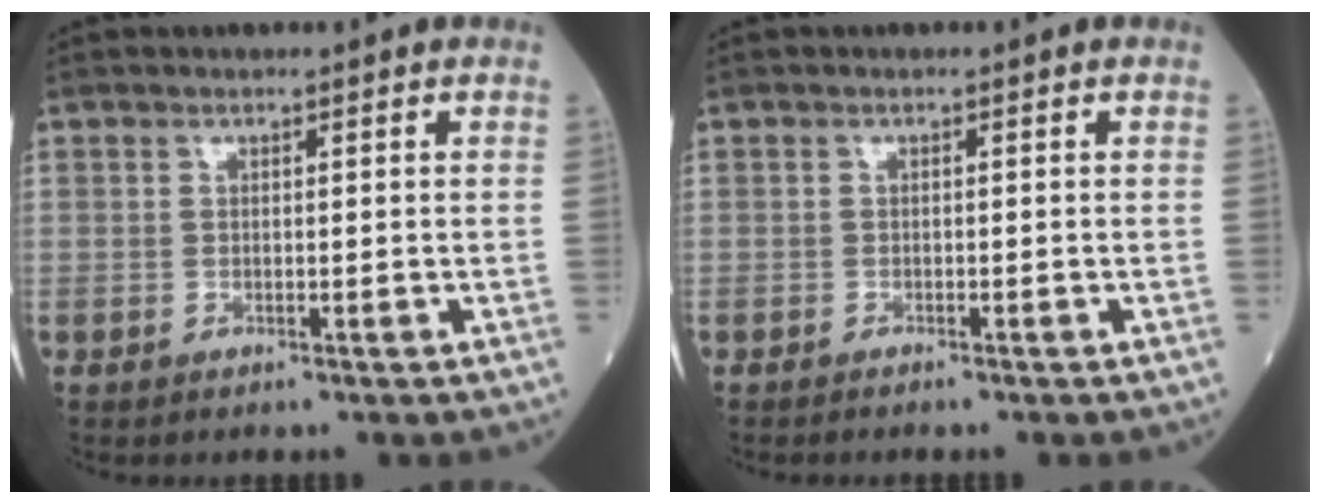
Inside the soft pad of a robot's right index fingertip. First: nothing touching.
{"total": 0.8, "force": [-0.8, -0.1, 0.3], "torque": [-0.006, -0.001, -0.012]}